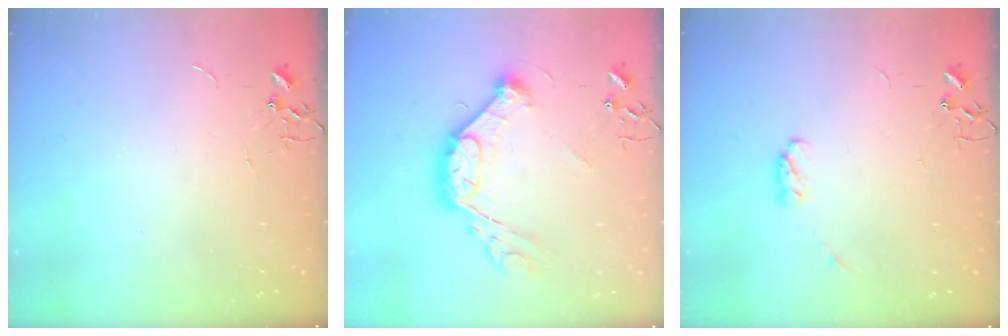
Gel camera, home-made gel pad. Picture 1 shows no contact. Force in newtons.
{"total": 15.4, "press": 15.3, "slide": 1.7}
{"total": 4.2, "press": 4.2, "slide": 0.7}